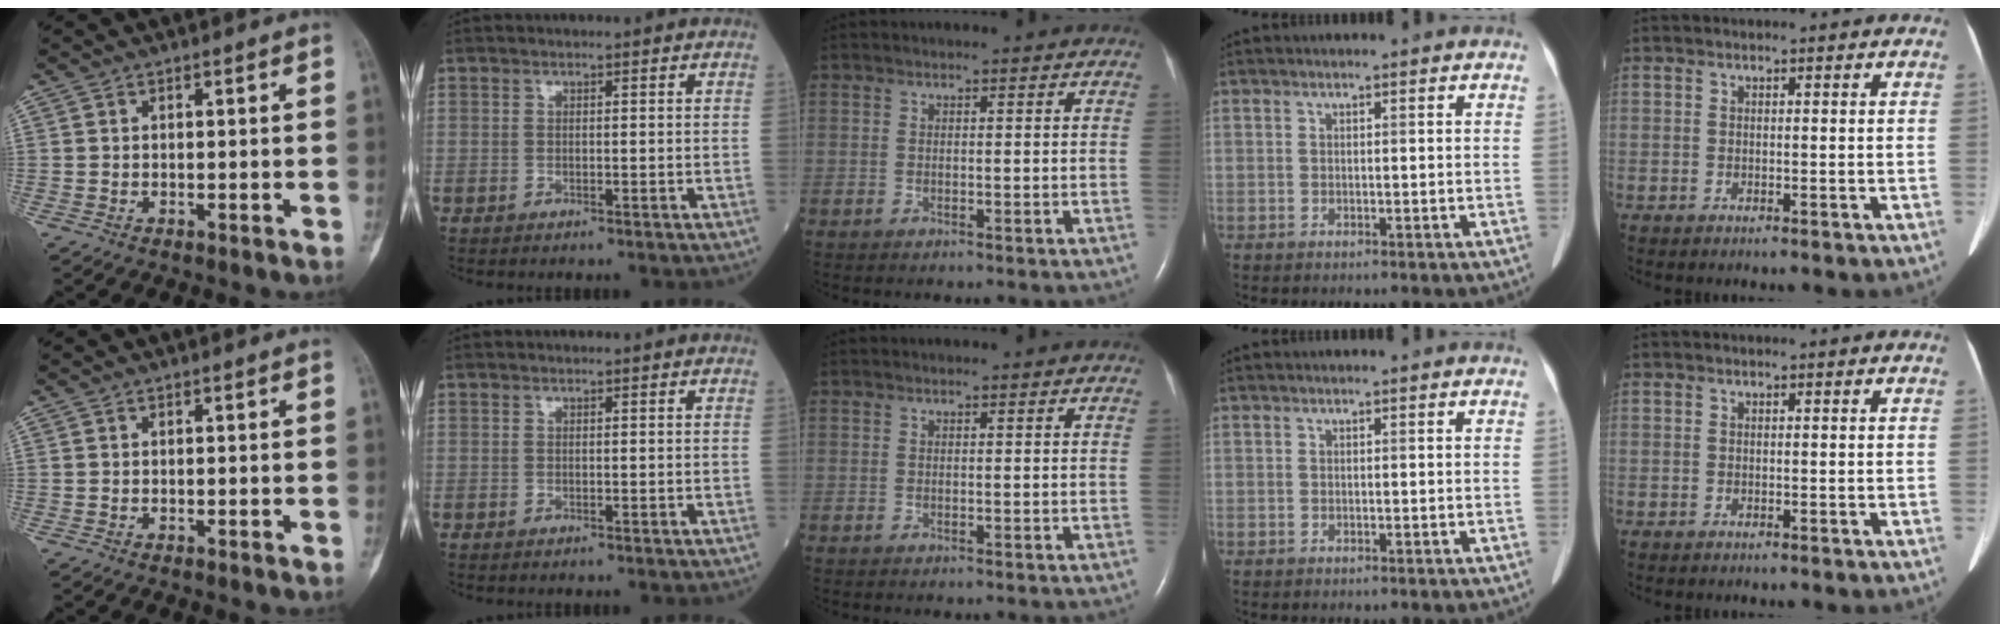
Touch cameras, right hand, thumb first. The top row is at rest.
{}